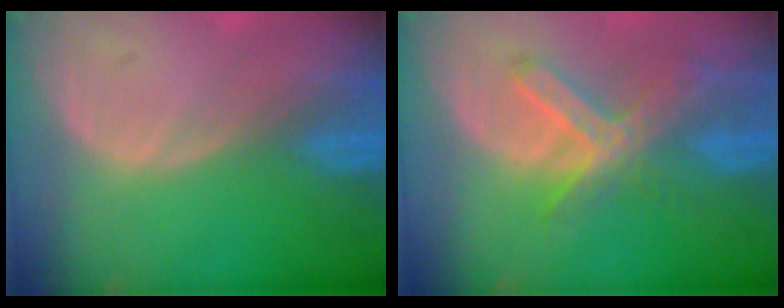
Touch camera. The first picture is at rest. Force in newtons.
{"total": 7.0, "press": 6.1, "slide": 3.6}